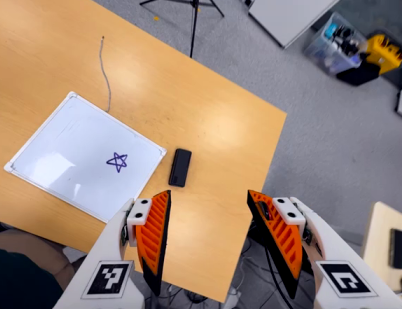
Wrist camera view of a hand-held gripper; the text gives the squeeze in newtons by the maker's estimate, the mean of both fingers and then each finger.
{"total": 0.0}